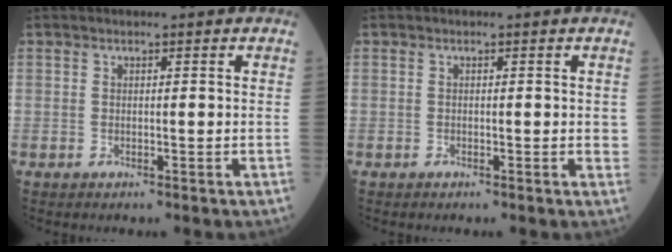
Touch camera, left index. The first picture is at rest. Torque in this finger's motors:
{"motor_torque": [0.21, 0.02, 0.12, 0.02]}